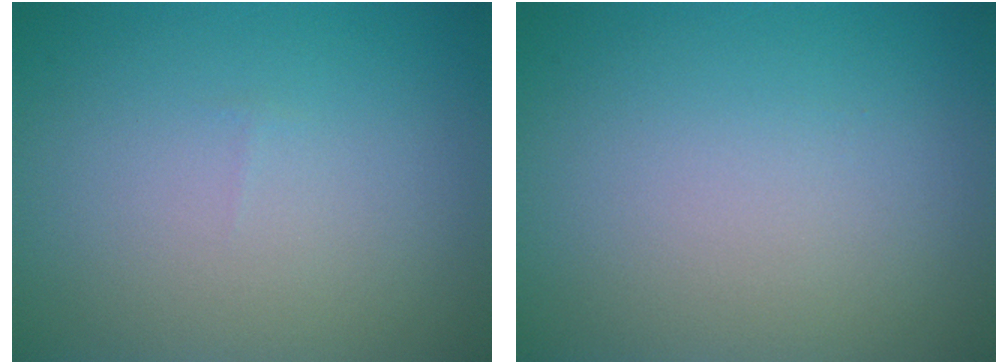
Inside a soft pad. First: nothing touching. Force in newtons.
{"total": 0.0}